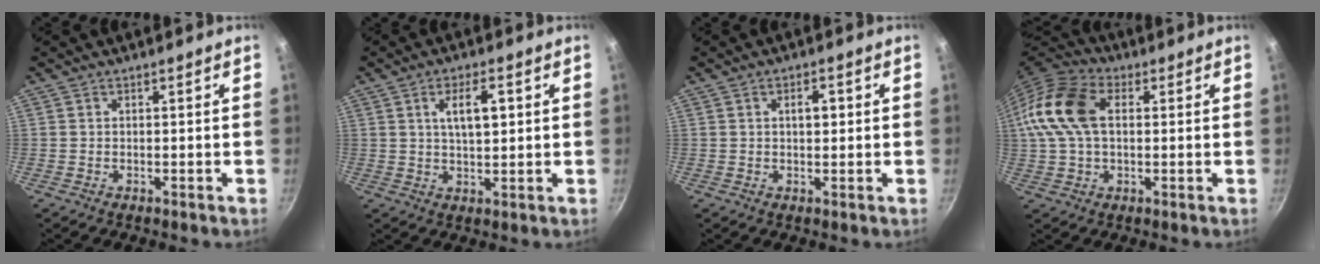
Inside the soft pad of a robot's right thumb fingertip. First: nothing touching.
{"total": 6.4, "force": [1.8, 2.6, 5.6], "torque": [-0.082, 0.000, 0.033]}
{"total": 3.0, "force": [0.6, 1.6, 2.5], "torque": [-0.024, 0.004, 0.008]}
{"total": 14.8, "force": [2.4, 9.4, 11.2], "torque": [-0.213, 0.026, 0.028]}